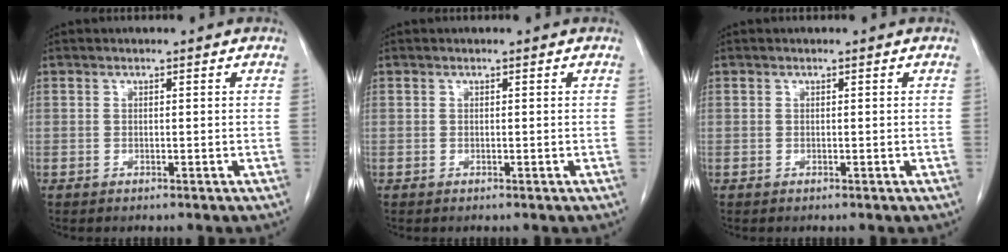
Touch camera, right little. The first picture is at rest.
{"total": 0.0}
{"total": 0.0}